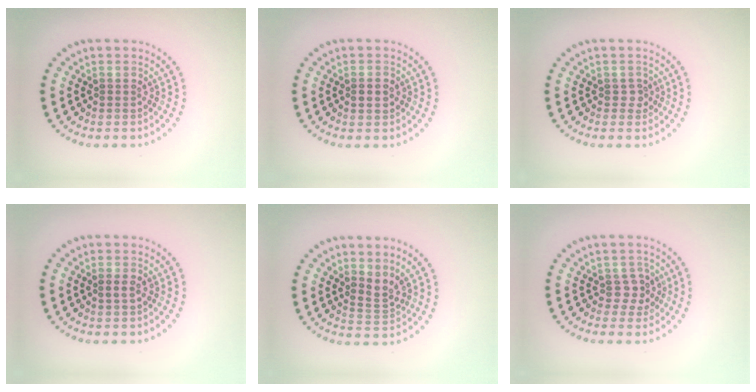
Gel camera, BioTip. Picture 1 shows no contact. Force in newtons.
{"total": 1.1, "press": 1.1, "slide": 0.1}
{"total": 0.9, "press": 0.7, "slide": 0.6}
{"total": 1.0, "press": 1.0, "slide": 0.2}
{"total": 2.2, "press": 1.6, "slide": 1.6}
{"total": 1.8, "press": 1.6, "slide": 0.8}